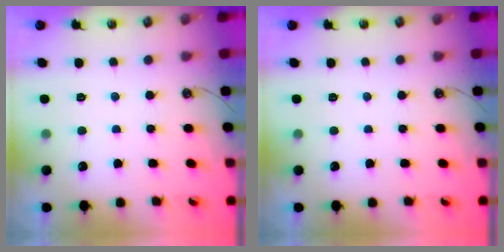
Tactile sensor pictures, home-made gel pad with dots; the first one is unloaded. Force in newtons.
{"total": 0.0}